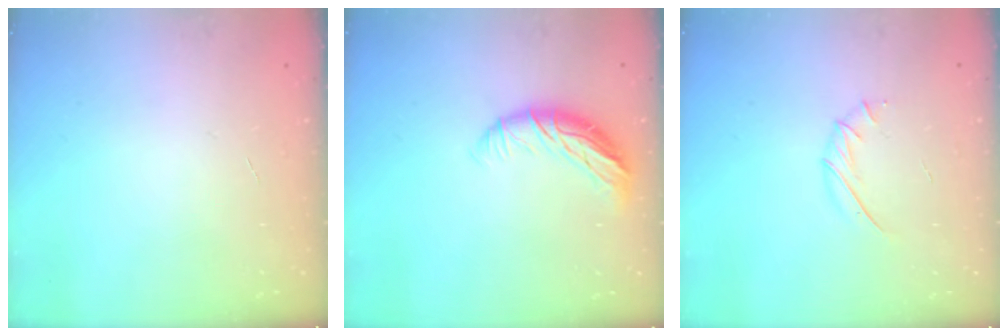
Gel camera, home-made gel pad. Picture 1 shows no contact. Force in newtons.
{"total": 9.9, "press": 9.9, "slide": 0.4}
{"total": 5.8, "press": 5.8, "slide": 0.5}